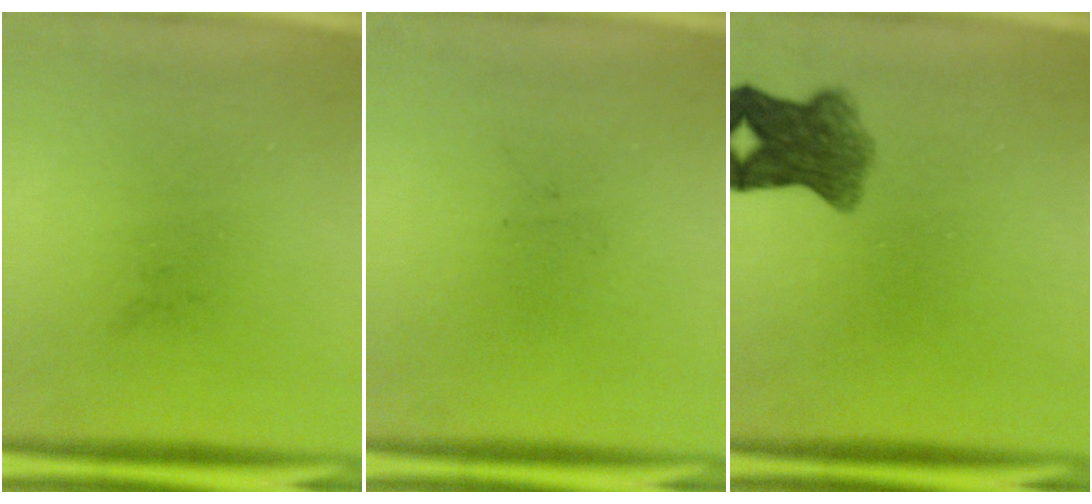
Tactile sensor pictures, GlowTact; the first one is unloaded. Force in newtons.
{"total": 0.0}
{"total": 6.5}